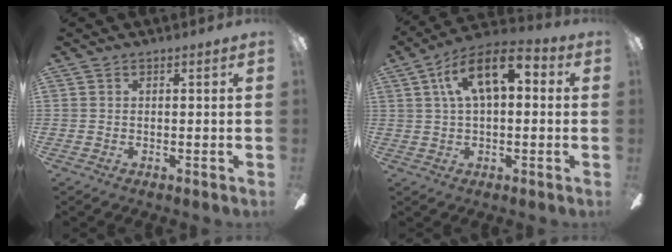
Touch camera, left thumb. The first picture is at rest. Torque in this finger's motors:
{"motor_torque": [0.11, 0.57, 0.23, -0.07, 0.14]}